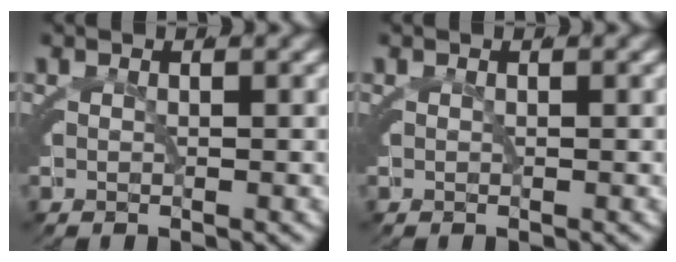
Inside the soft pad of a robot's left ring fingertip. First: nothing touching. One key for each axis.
{"total": 0.0}